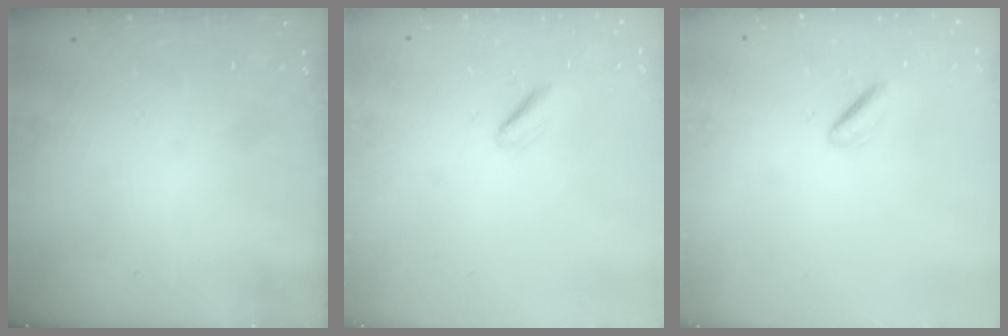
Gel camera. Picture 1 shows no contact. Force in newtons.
{"total": 2.0, "press": 2.0, "slide": 0.6}
{"total": 1.1, "press": 0.7, "slide": 0.8}